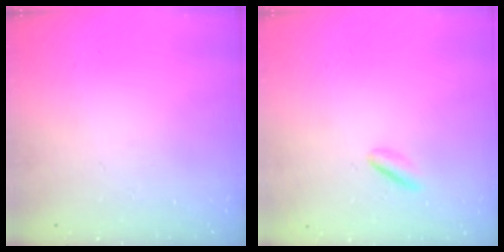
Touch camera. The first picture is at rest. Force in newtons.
{"total": 2.0, "press": 2.0, "slide": 0.3}